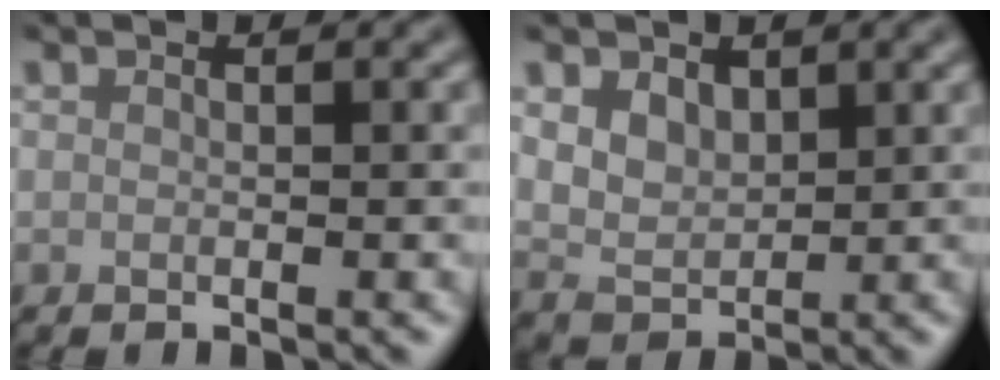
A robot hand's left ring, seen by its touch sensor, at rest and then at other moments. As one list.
[{"total": 3.0, "force": [1.3, 2.2, 1.7], "torque": [-0.035, -0.006, 0.025]}]